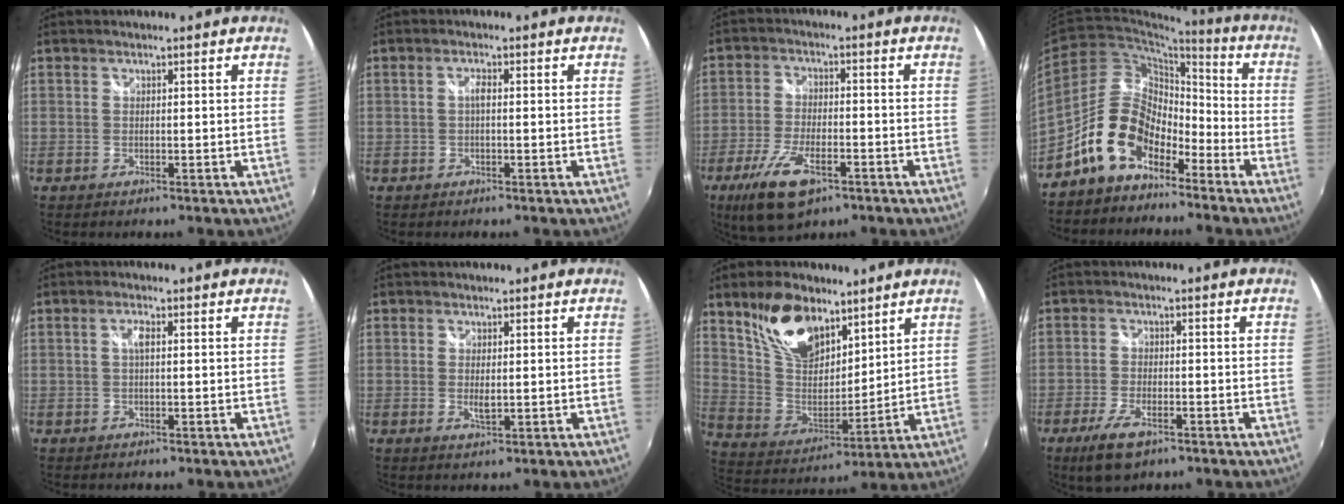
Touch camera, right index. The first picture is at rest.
{"total": 1.3, "force": [-0.2, 0.3, 1.3], "torque": [-0.024, 0.005, -0.006]}
{"total": 11.6, "force": [-6.6, 4.8, 8.3], "torque": [-0.186, -0.026, -0.122]}
{"total": 12.8, "force": [-8.6, 7.2, 6.3], "torque": [-0.117, 0.032, -0.150]}
{"total": 1.9, "force": [0.2, 0.5, 1.8], "torque": [-0.033, 0.005, 0.001]}
{"total": 2.0, "force": [-0.1, 0.9, 1.8], "torque": [-0.033, -0.006, 0.000]}
{"total": 16.4, "force": [10.5, 8.8, 9.0], "torque": [-0.185, 0.014, 0.208]}
{"total": 7.1, "force": [-4.4, 2.9, 4.8], "torque": [-0.118, -0.016, -0.079]}